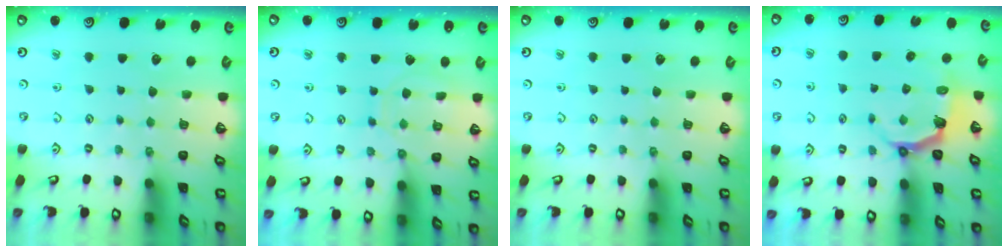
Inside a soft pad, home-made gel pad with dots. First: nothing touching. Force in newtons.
{"total": 9.3, "press": 9.2, "slide": 0.8}
{"total": 0.0}
{"total": 4.5, "press": 2.9, "slide": 3.4}